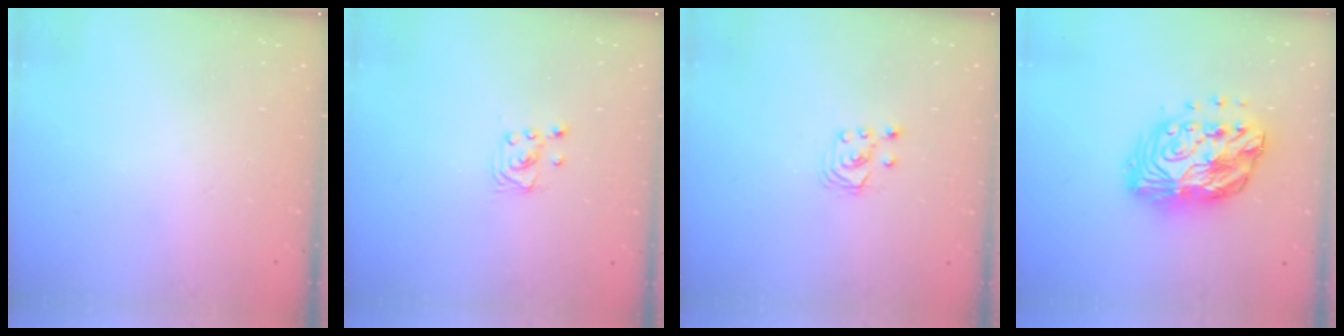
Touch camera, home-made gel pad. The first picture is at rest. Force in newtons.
{"total": 2.5, "press": 2.5, "slide": 0.2}
{"total": 2.6, "press": 2.6, "slide": 0.3}
{"total": 15.7, "press": 15.6, "slide": 1.2}